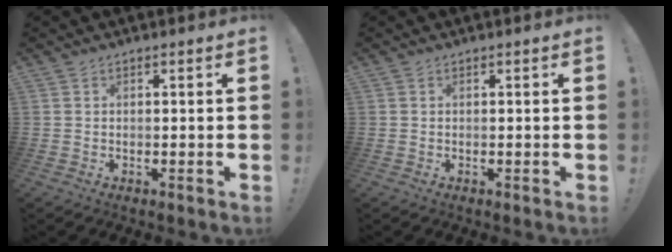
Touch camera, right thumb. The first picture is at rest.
{"total": 0.0}